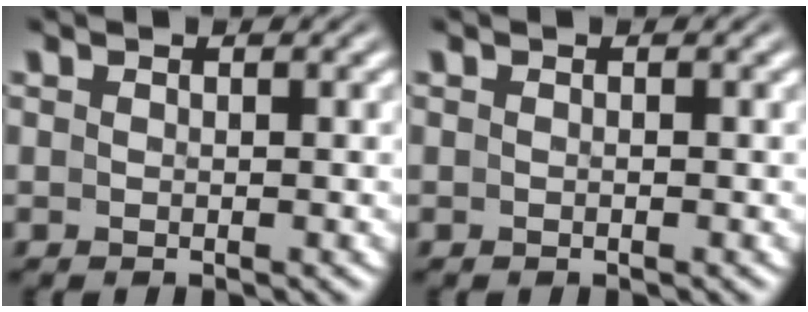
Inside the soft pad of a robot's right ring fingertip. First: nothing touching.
{"total": 0.0}